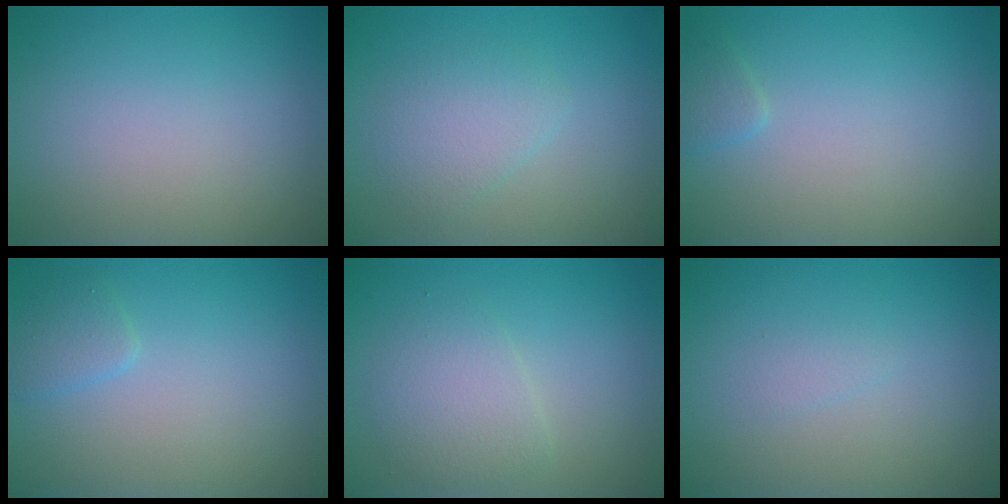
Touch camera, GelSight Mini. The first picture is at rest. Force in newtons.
{"total": 2.4, "press": 2.4, "slide": 0.1}
{"total": 1.0, "press": 1.0, "slide": 0.0}
{"total": 1.4, "press": 1.4, "slide": 0.1}
{"total": 2.8, "press": 2.8, "slide": 0.1}
{"total": 0.7, "press": 0.7, "slide": 0.1}